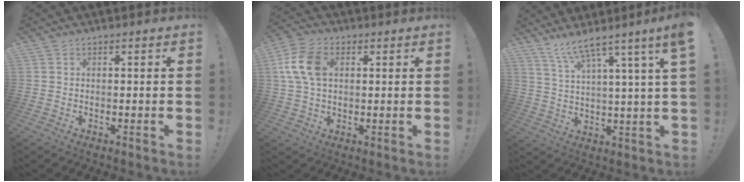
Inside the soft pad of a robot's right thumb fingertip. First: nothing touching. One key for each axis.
{"total": 12.1, "fx": 2.4, "fy": 8.0, "fz": 8.7, "tx": -0.173, "ty": 0.009, "tz": 0.049}
{"total": 8.8, "fx": 5.8, "fy": 0.2, "fz": 6.7, "tx": -0.119, "ty": -0.036, "tz": 0.089}